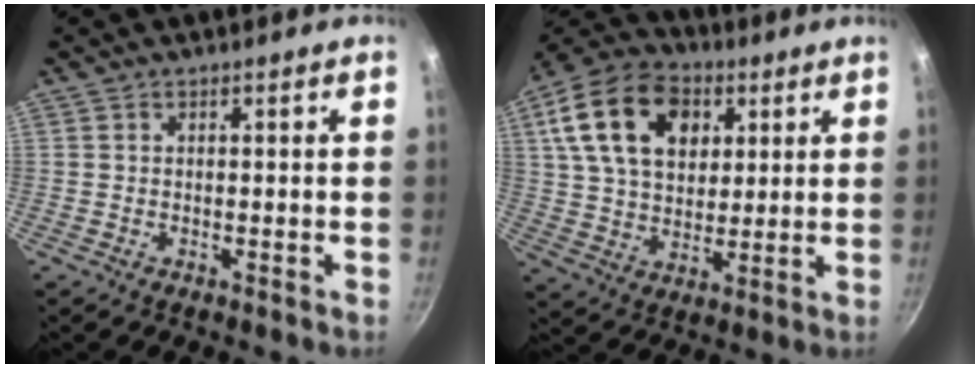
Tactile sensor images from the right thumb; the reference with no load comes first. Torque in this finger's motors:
{"motor_torque": [-0.34, 3.43, 0.98, -0.68, 0.45]}